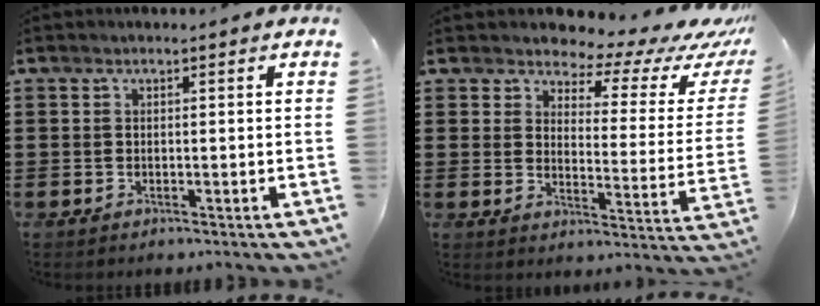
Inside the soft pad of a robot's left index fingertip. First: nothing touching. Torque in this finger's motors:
{"motor_torque": [0.07, -1.23, 0.37, 0.04]}